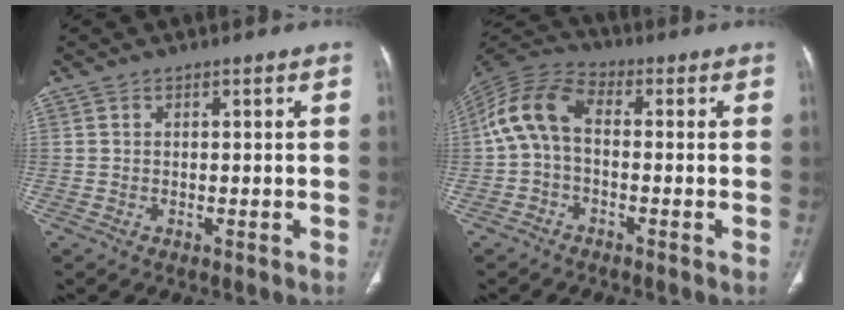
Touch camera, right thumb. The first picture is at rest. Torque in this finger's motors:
{"motor_torque": [-0.35, 0.88, 1.19, -0.41, 0.18]}